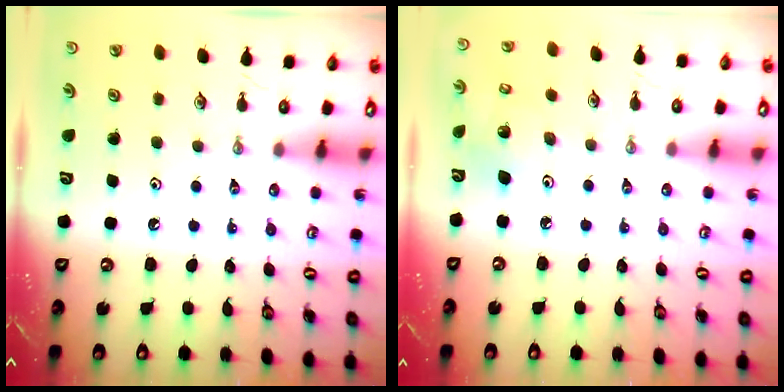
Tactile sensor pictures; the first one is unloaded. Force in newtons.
{"total": 5.3, "press": 4.8, "slide": 2.3}